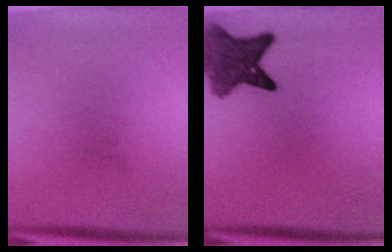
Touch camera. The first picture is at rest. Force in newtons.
{"total": 7.8}